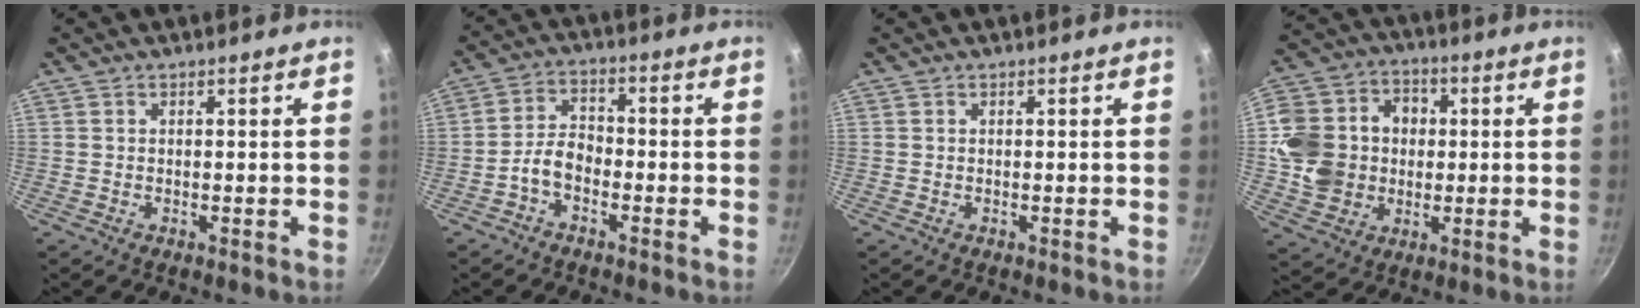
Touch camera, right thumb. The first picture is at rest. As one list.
[{"total": 5.2, "force": [-2.5, 3.1, 3.3], "torque": [-0.054, 0.034, -0.057]}, {"total": 0.0}, {"total": 15.6, "force": [0.1, 13.4, 8.0], "torque": [-0.125, 0.028, 0.004]}]